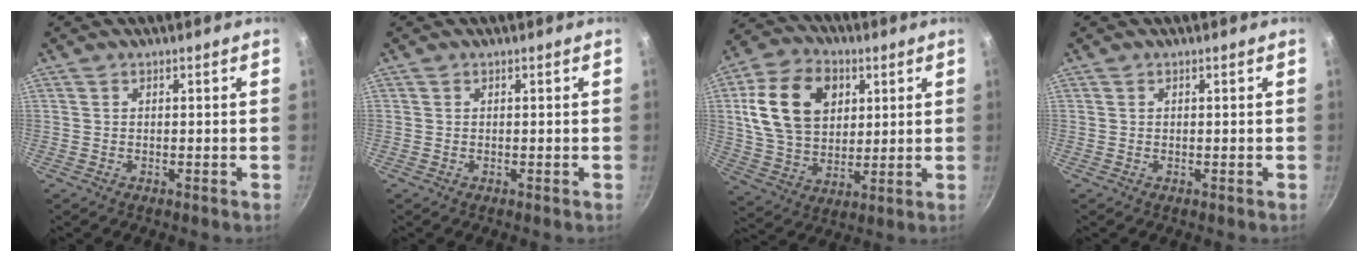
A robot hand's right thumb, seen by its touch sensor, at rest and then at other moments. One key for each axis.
{"total": 0.0}
{"total": 18.2, "fx": 4.9, "fy": 13.1, "fz": 11.6, "tx": -0.191, "ty": -0.003, "tz": 0.087}
{"total": 0.0}